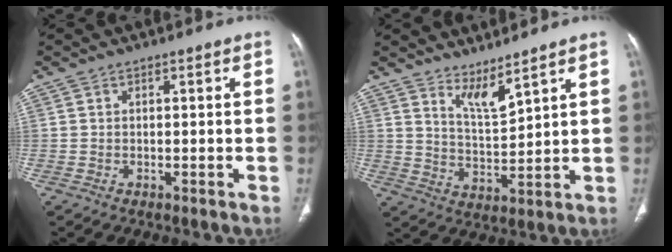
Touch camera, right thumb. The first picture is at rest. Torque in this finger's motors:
{"motor_torque": [2.11, 2.13, 0.02, -0.07, 0.00]}